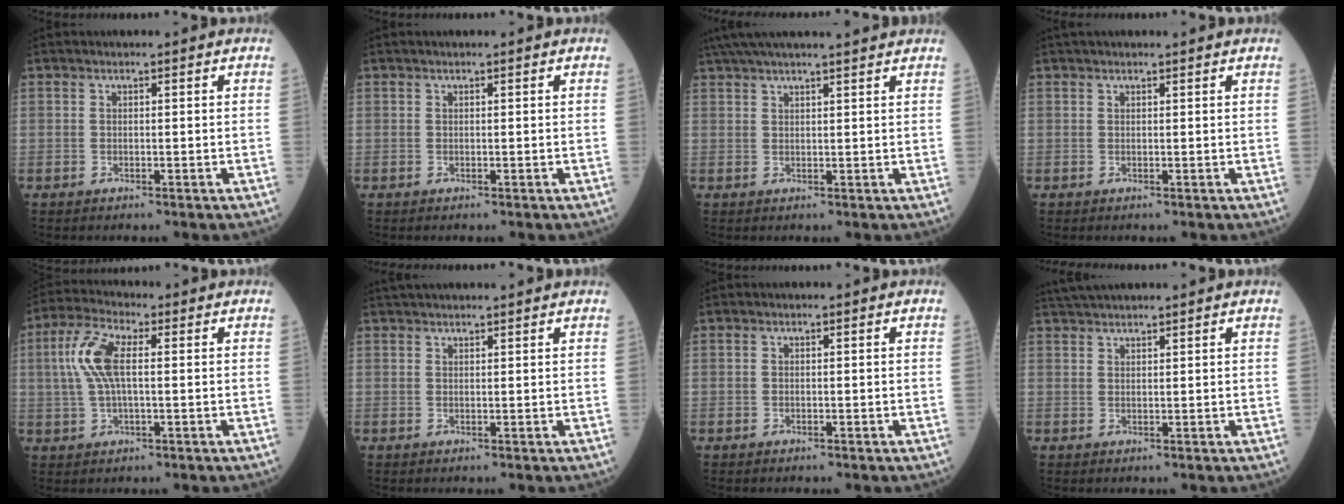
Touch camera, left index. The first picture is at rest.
{"total": 0.8, "force": [0.7, -0.1, 0.4], "torque": [-0.006, 0.013, 0.013]}
{"total": 12.6, "force": [11.1, 0.2, 5.9], "torque": [-0.105, 0.038, 0.159]}
{"total": 3.9, "force": [3.6, 0.0, 1.7], "torque": [-0.019, 0.033, 0.049]}
{"total": 7.4, "force": [1.0, 2.3, 7.0], "torque": [-0.167, 0.017, 0.019]}
{"total": 6.5, "force": [6.0, 0.2, 2.6], "torque": [-0.036, 0.037, 0.083]}
{"total": 0.0}
{"total": 4.8, "force": [4.4, -0.1, 1.9], "torque": [-0.036, 0.037, 0.083]}